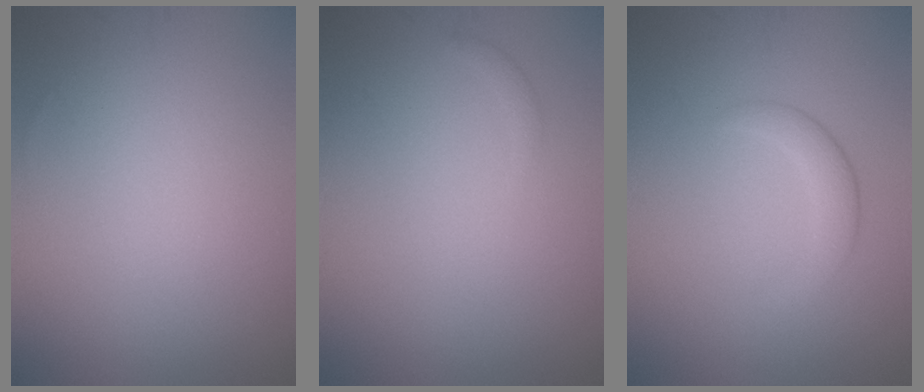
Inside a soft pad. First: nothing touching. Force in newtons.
{"total": 0.6, "press": 0.6, "slide": 0.0}
{"total": 2.3, "press": 2.3, "slide": 0.1}